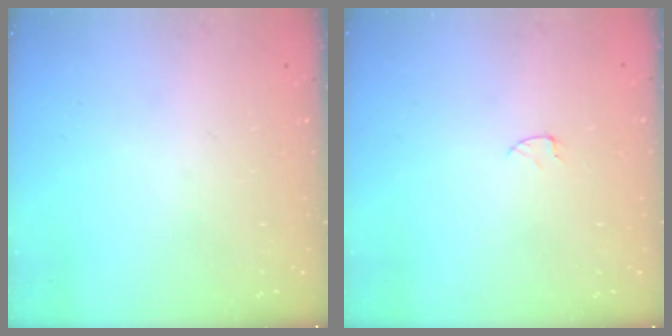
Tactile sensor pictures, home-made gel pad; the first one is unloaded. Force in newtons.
{"total": 2.5, "press": 2.5, "slide": 0.2}